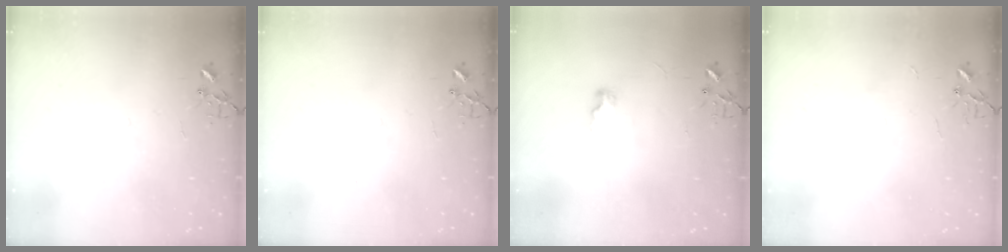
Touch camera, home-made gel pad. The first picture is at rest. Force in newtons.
{"total": 0.0}
{"total": 7.0, "press": 7.0, "slide": 0.6}
{"total": 2.2, "press": 2.2, "slide": 0.3}